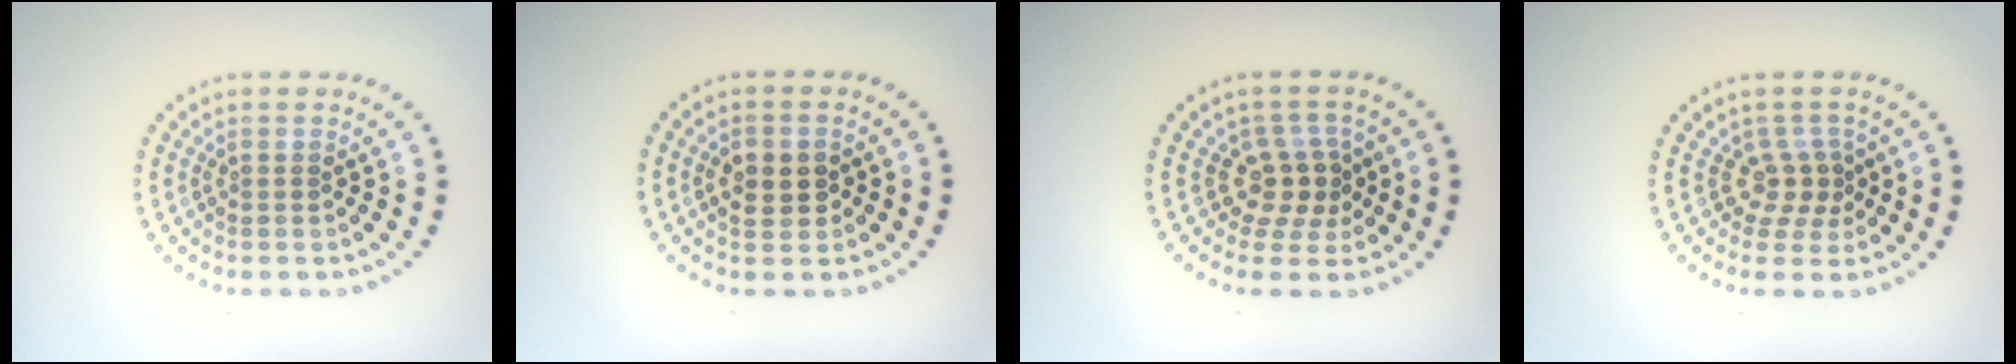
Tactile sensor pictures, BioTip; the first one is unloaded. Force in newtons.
{"total": 2.7, "press": 2.7, "slide": 0.2}
{"total": 3.0, "press": 2.4, "slide": 1.8}
{"total": 2.5, "press": 1.7, "slide": 1.8}